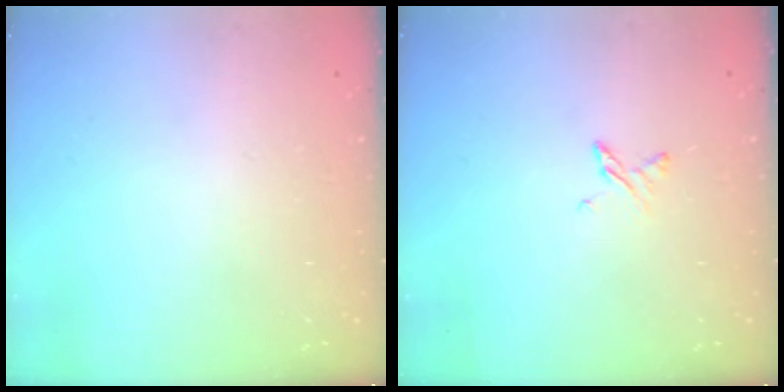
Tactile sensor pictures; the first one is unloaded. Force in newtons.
{"total": 3.4, "press": 3.4, "slide": 0.5}